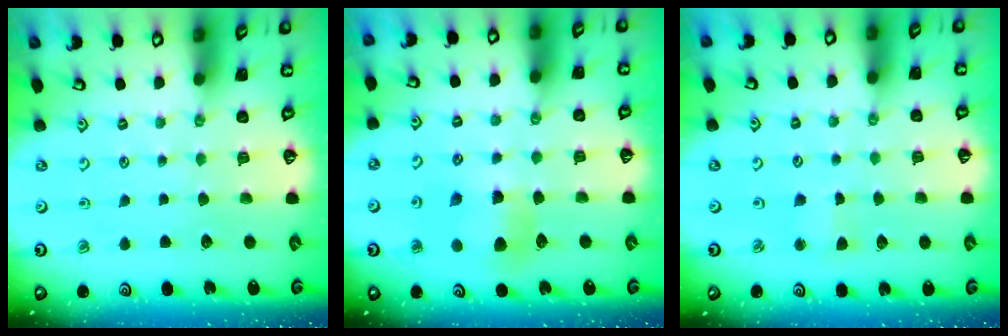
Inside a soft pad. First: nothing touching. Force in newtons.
{"total": 7.6, "press": 7.6, "slide": 0.7}
{"total": 2.6, "press": 2.6, "slide": 0.3}